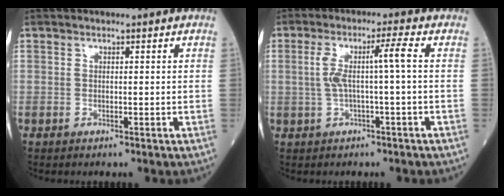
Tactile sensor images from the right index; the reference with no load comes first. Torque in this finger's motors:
{"motor_torque": [0.84, 0.07, 0.49, 0.13]}